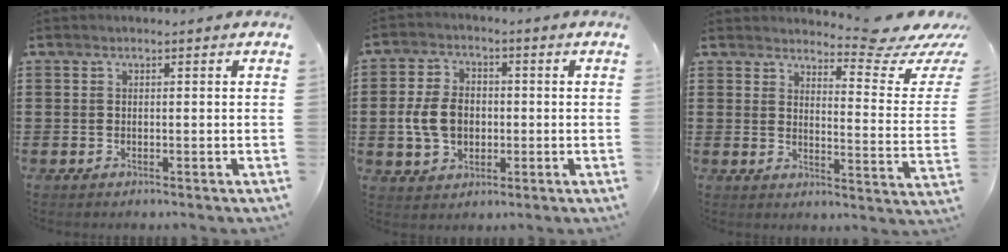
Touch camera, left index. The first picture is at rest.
{"total": 6.9, "force": [-0.7, 5.0, 4.6], "torque": [-0.111, 0.002, -0.021]}
{"total": 6.4, "force": [5.8, 0.3, 2.8], "torque": [-0.048, -0.046, 0.093]}